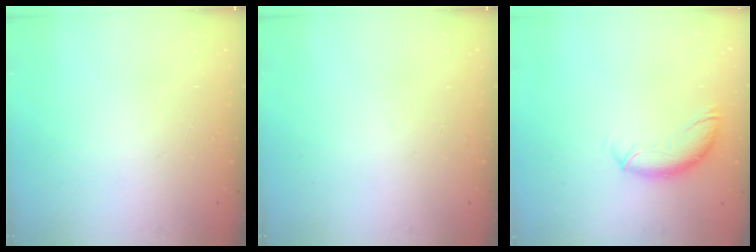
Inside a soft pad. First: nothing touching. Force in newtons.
{"total": 0.0}
{"total": 10.5, "press": 10.4, "slide": 1.1}